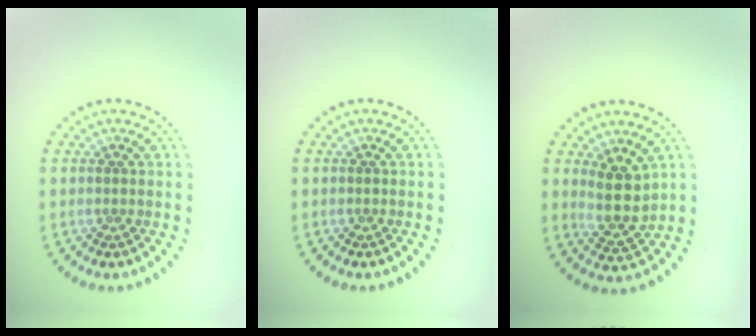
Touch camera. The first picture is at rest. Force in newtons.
{"total": 0.0}
{"total": 3.4, "press": 3.0, "slide": 1.6}